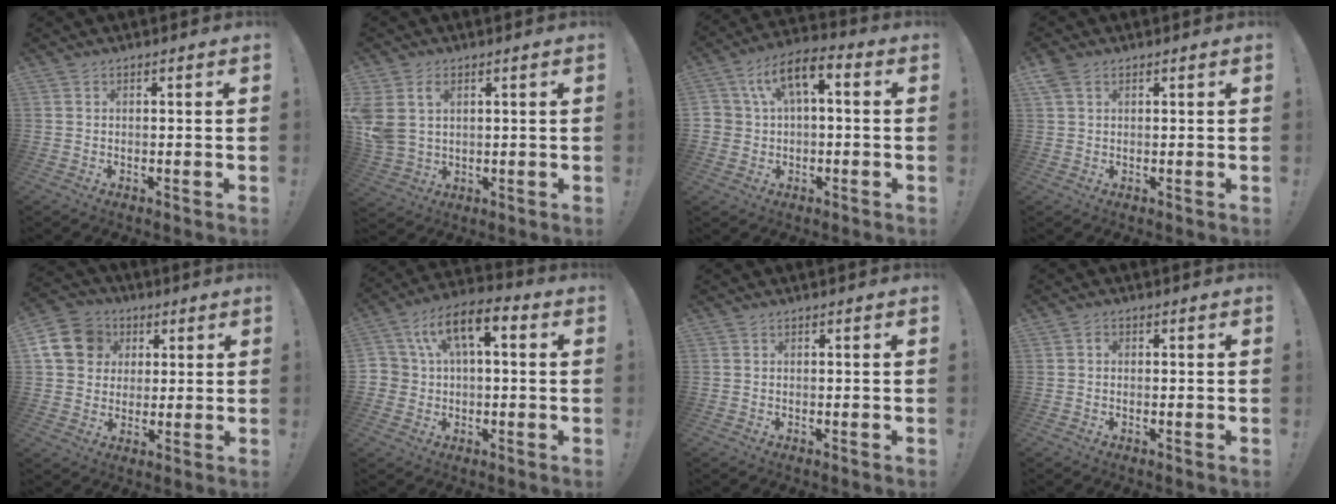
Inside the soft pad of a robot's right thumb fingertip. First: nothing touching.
{"total": 7.4, "force": [3.2, 5.2, 4.2], "torque": [-0.087, -0.007, 0.063]}
{"total": 8.9, "force": [2.0, 6.0, 6.2], "torque": [-0.100, 0.005, 0.041]}
{"total": 3.4, "force": [1.7, 2.3, 1.8], "torque": [-0.038, 0.003, 0.034]}
{"total": 14.1, "force": [4.0, 12.2, 5.8], "torque": [-0.080, -0.007, 0.083]}
{"total": 10.7, "force": [3.2, 7.1, 7.4], "torque": [-0.130, -0.001, 0.061]}
{"total": 0.0}
{"total": 0.9, "force": [-0.4, 0.7, 0.5], "torque": [-0.016, 0.007, -0.007]}